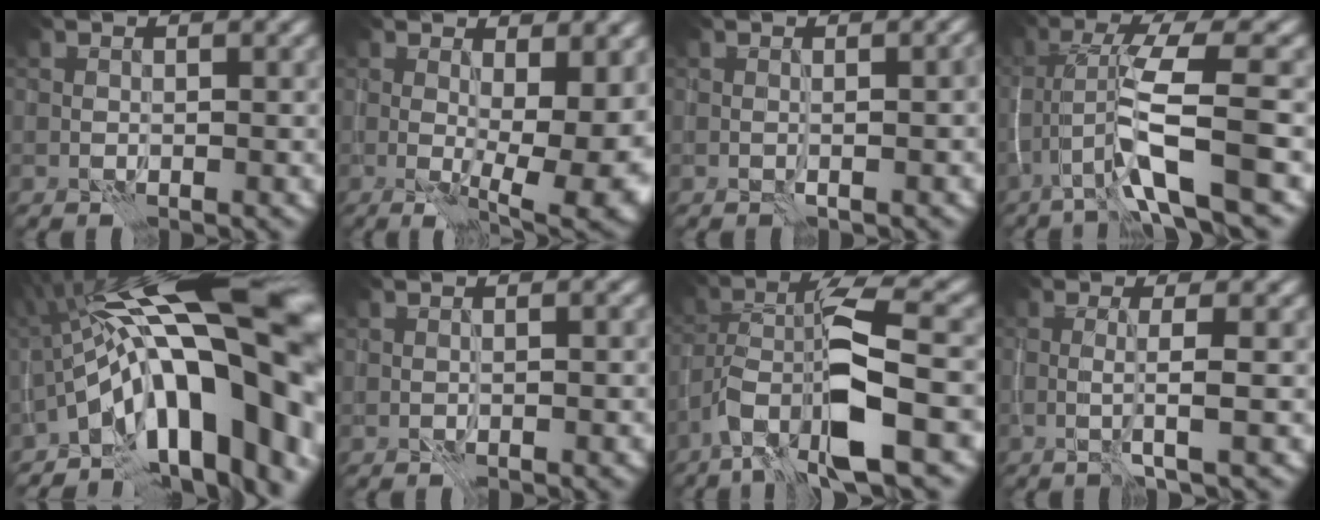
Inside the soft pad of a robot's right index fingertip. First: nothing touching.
{"total": 8.6, "force": [-0.6, 3.0, 8.0], "torque": [-0.101, -0.015, -0.005]}
{"total": 1.7, "force": [-0.4, 0.2, 1.6], "torque": [-0.017, 0.002, -0.004]}
{"total": 7.5, "force": [-3.4, 0.6, 6.7], "torque": [-0.128, 0.005, -0.063]}
{"total": 18.5, "force": [-2.3, 7.7, 16.6], "torque": [-0.231, 0.032, -0.037]}
{"total": 1.1, "force": [-0.6, 0.1, 0.9], "torque": [-0.015, 0.002, -0.008]}
{"total": 9.4, "force": [-4.1, 2.4, 8.1], "torque": [-0.152, 0.007, -0.080]}
{"total": 2.2, "force": [0.0, 0.2, 2.2], "torque": [-0.039, -0.005, -0.008]}